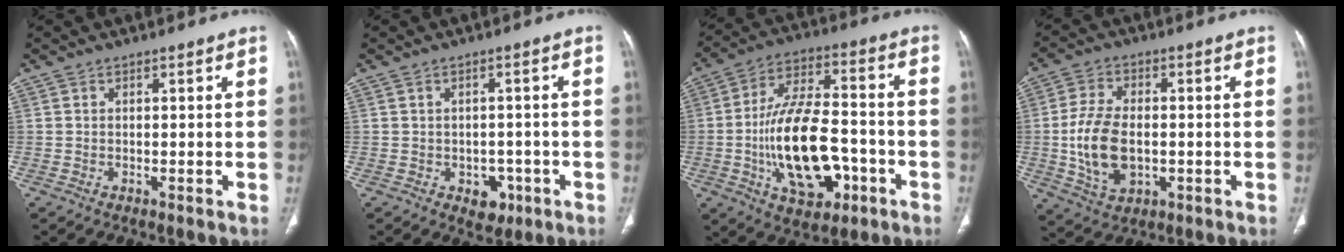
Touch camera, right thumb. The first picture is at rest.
{"total": 4.6, "force": [-2.0, 3.4, 2.4], "torque": [-0.007, 0.008, -0.019]}
{"total": 19.9, "force": [-5.3, 10.3, 16.2], "torque": [-0.269, 0.030, -0.080]}
{"total": 12.0, "force": [-1.3, 7.2, 9.5], "torque": [-0.183, 0.002, -0.018]}